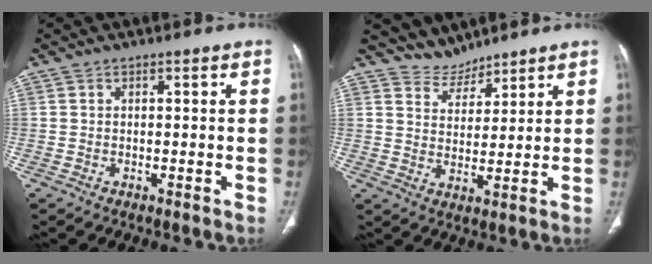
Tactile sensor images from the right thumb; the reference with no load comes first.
{"total": 5.0, "force": [4.6, 1.7, -0.7], "torque": [0.031, -0.037, 0.092]}